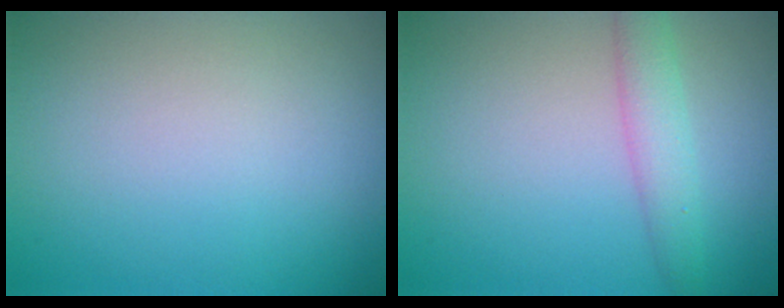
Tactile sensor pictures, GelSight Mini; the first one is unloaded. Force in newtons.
{"total": 2.8, "press": 2.8, "slide": 0.1}